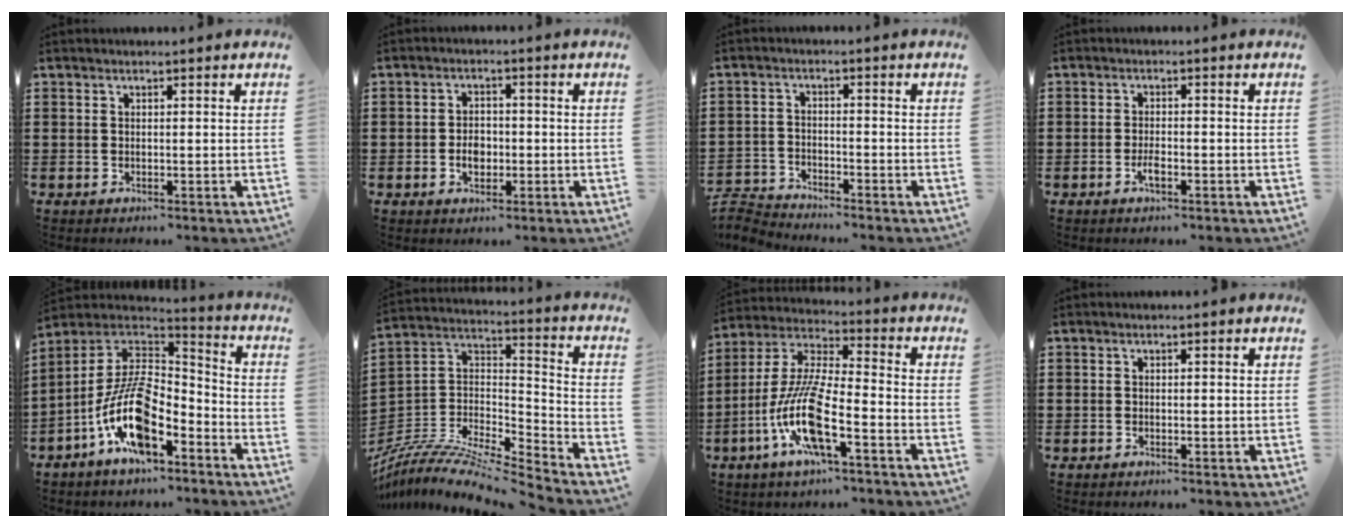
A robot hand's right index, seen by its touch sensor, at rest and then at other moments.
{"total": 3.2, "force": [-0.8, 2.3, 2.2], "torque": [-0.036, 0.001, -0.018]}
{"total": 2.8, "force": [-2.8, 0.2, -0.3], "torque": [-0.010, -0.002, -0.064]}
{"total": 2.3, "force": [-1.1, 0.7, 1.8], "torque": [-0.041, -0.002, -0.023]}
{"total": 14.3, "force": [-6.8, 5.8, 11.2], "torque": [-0.254, 0.005, -0.138]}
{"total": 7.0, "force": [-6.2, 1.2, 2.9], "torque": [-0.071, -0.007, -0.132]}
{"total": 12.0, "force": [-5.6, 2.1, 10.4], "torque": [-0.241, -0.016, -0.116]}
{"total": 0.0}